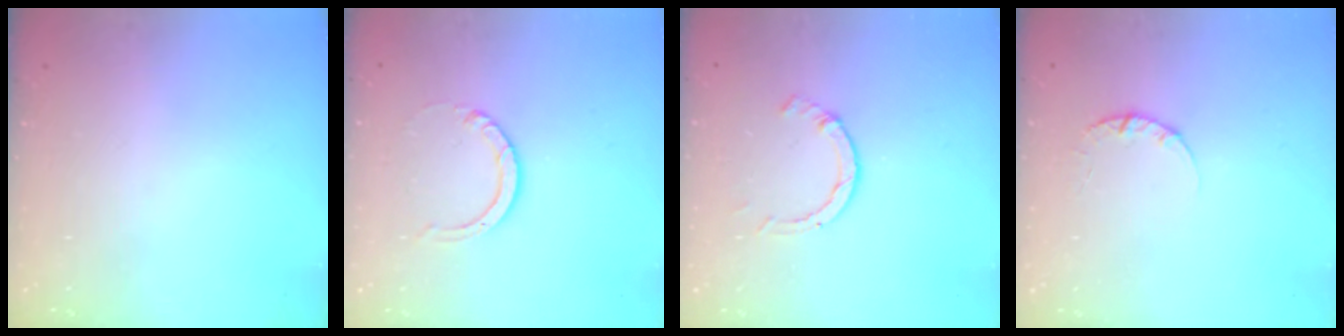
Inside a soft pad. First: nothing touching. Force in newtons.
{"total": 3.6, "press": 3.6, "slide": 0.4}
{"total": 2.3, "press": 2.3, "slide": 0.3}
{"total": 2.4, "press": 2.3, "slide": 0.3}